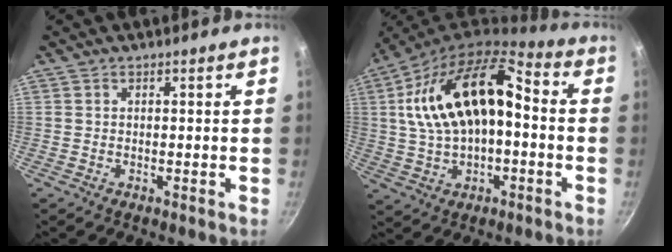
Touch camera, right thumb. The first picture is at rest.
{"total": 18.8, "force": [1.1, 10.5, 15.6], "torque": [-0.268, 0.045, 0.012]}